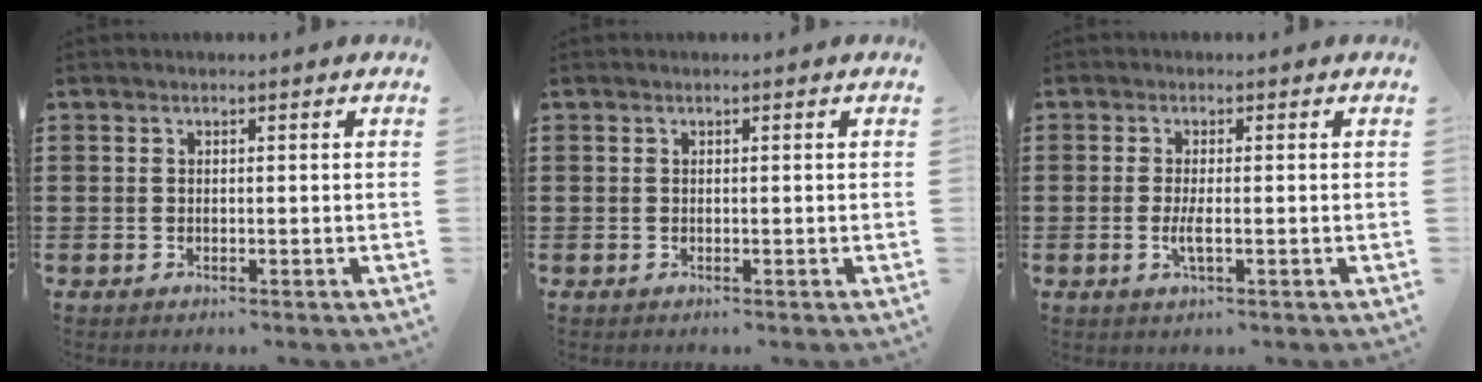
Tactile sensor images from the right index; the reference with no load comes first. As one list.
[{"total": 0.0}, {"total": 2.5, "force": [-0.7, 0.3, 2.4], "torque": [-0.057, -0.009, -0.017]}]